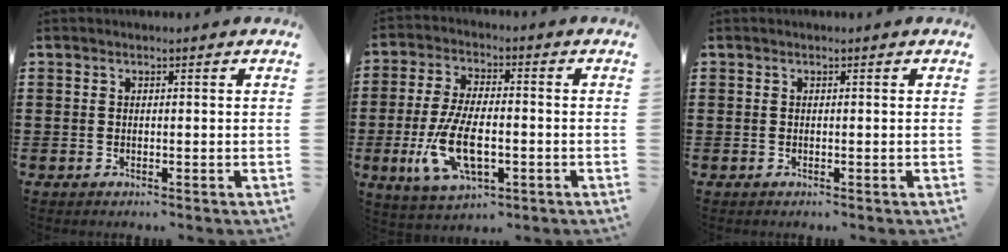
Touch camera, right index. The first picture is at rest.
{"total": 10.5, "force": [-2.9, 4.7, 8.9], "torque": [-0.202, -0.013, -0.054]}
{"total": 0.0}